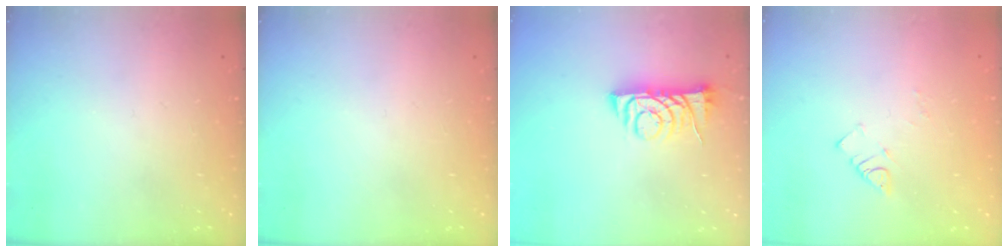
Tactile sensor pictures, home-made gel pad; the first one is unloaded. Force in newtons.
{"total": 0.0}
{"total": 7.1, "press": 7.0, "slide": 0.9}
{"total": 4.0, "press": 4.0, "slide": 0.4}